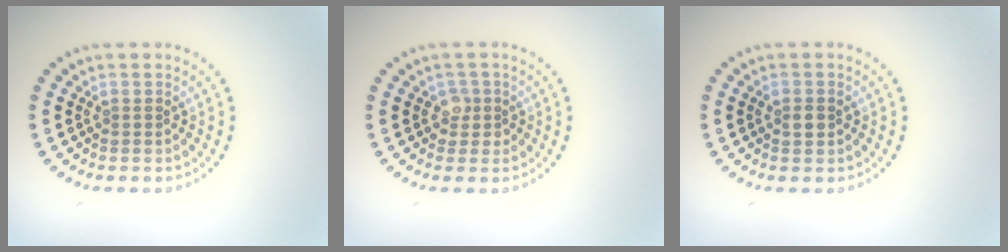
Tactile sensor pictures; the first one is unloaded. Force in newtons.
{"total": 1.5, "press": 1.3, "slide": 0.8}
{"total": 1.5, "press": 1.5, "slide": 0.1}